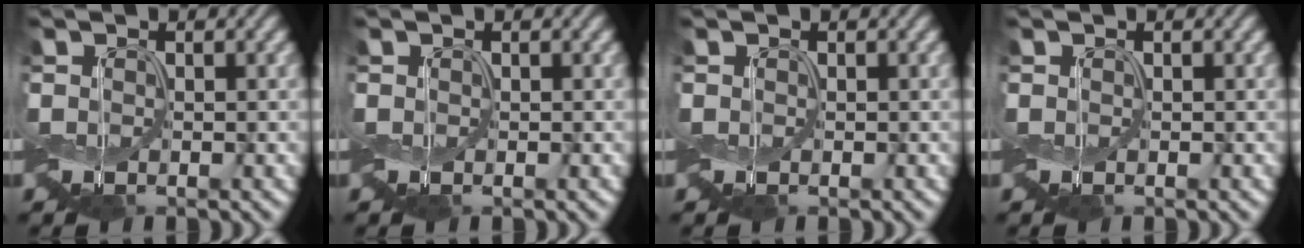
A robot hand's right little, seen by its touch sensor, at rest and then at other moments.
{"total": 0.0}
{"total": 0.0}
{"total": 0.0}